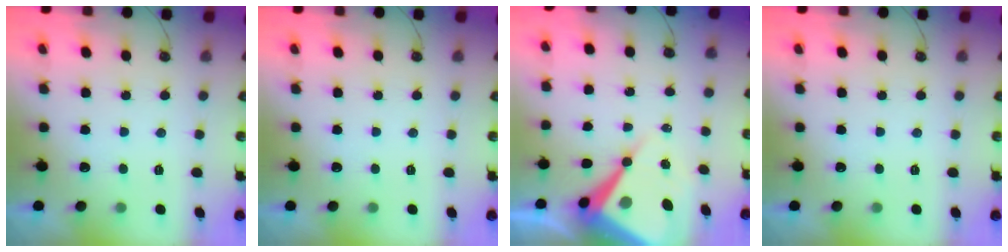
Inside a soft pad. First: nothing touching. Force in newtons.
{"total": 0.0}
{"total": 15.0, "press": 15.0, "slide": 1.3}
{"total": 0.0}